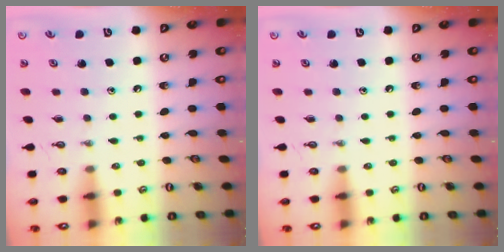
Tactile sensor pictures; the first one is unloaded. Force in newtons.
{"total": 0.0}